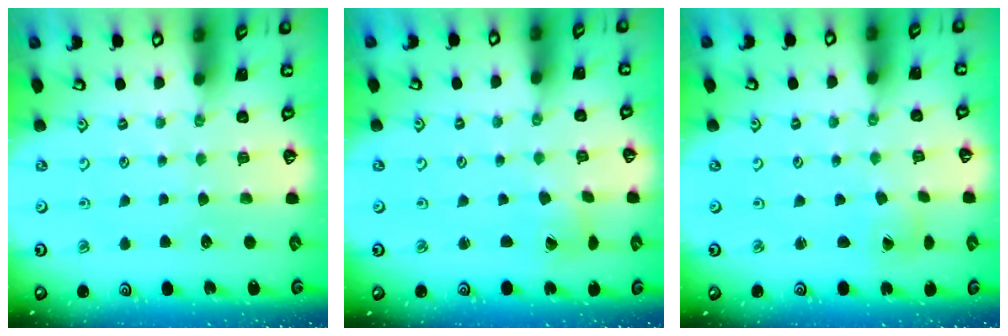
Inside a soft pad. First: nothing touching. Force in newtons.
{"total": 1.6, "press": 1.6, "slide": 0.1}
{"total": 1.8, "press": 1.8, "slide": 0.1}